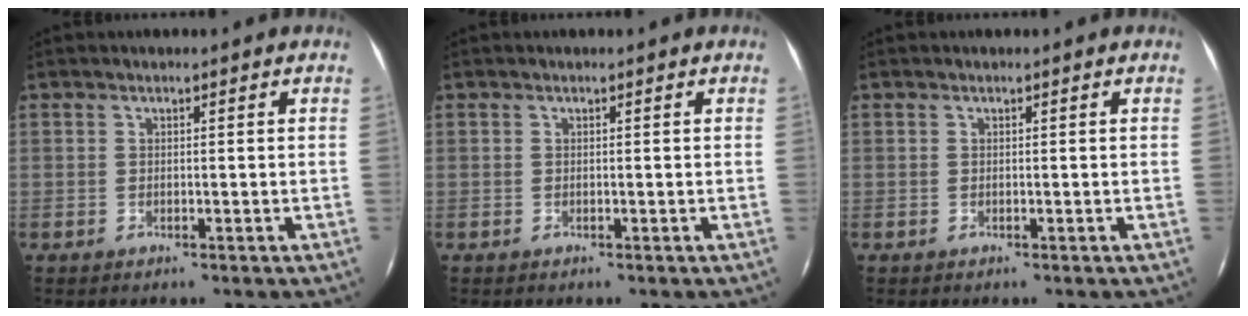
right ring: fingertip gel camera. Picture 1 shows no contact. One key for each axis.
{"total": 0.0}
{"total": 0.0}